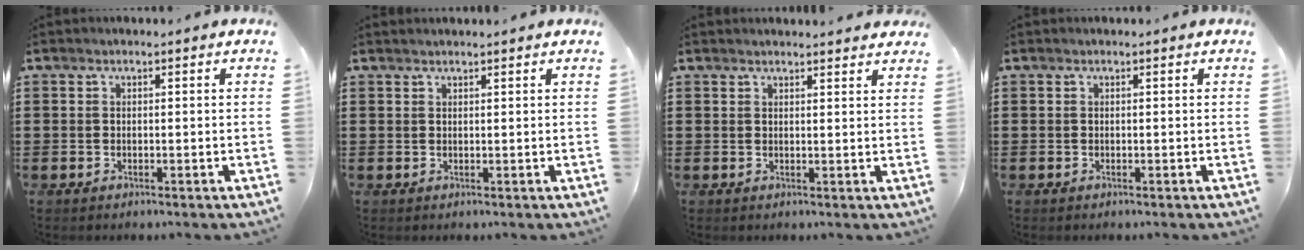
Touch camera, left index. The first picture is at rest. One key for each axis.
{"total": 0.8, "fx": 0.8, "fy": -0.1, "fz": 0.1, "tx": -0.003, "ty": -0.002, "tz": 0.016}
{"total": 1.7, "fx": 1.7, "fy": 0.1, "fz": 0.2, "tx": -0.008, "ty": 0.002, "tz": 0.033}
{"total": 0.0}